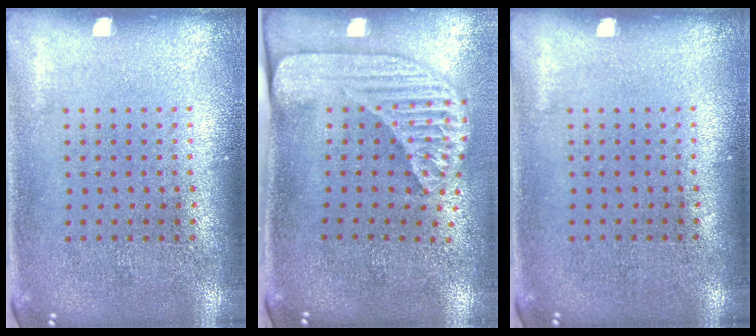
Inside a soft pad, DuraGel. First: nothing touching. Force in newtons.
{"total": 2.4, "press": 1.8, "slide": 1.7}
{"total": 0.0}